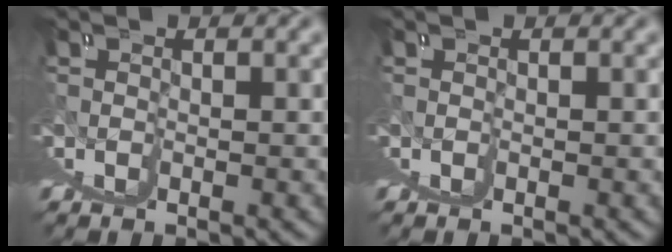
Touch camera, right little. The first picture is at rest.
{"total": 0.0}